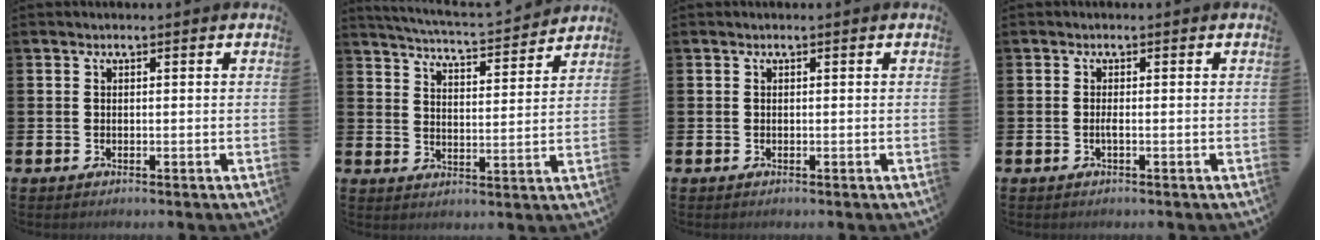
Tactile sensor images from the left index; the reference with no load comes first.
{"total": 5.0, "force": [4.9, -0.1, 0.8], "torque": [-0.043, -0.039, 0.083]}
{"total": 0.0}
{"total": 0.7, "force": [-0.2, 0.0, 0.7], "torque": [-0.017, -0.001, -0.004]}